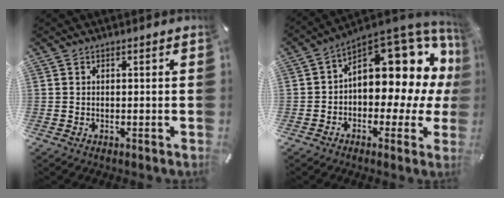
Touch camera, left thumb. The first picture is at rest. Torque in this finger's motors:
{"motor_torque": [2.47, 2.54, 0.75, -0.21, 0.49]}